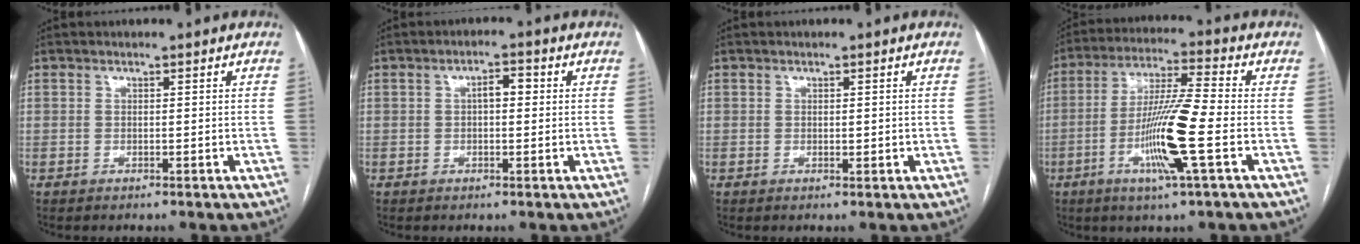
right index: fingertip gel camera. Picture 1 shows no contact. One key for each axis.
{"total": 2.8, "fx": 0.3, "fy": 1.1, "fz": 2.5, "tx": -0.040, "ty": 0.012, "tz": 0.003}
{"total": 1.0, "fx": 0.1, "fy": 0.5, "fz": 0.9, "tx": -0.015, "ty": -0.003, "tz": 0.003}
{"total": 11.3, "fx": -3.5, "fy": -0.6, "fz": 10.7, "tx": -0.212, "ty": -0.009, "tz": -0.070}